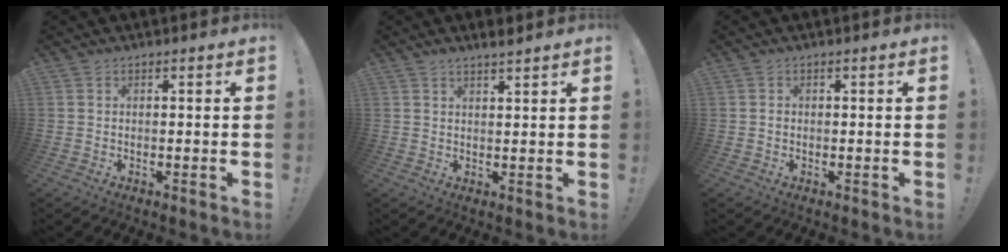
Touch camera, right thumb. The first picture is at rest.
{"total": 2.8, "force": [2.5, 0.1, 1.3], "torque": [-0.012, -0.019, 0.042]}
{"total": 0.6, "force": [-0.2, 0.5, -0.1], "torque": [-0.001, 0.005, -0.002]}